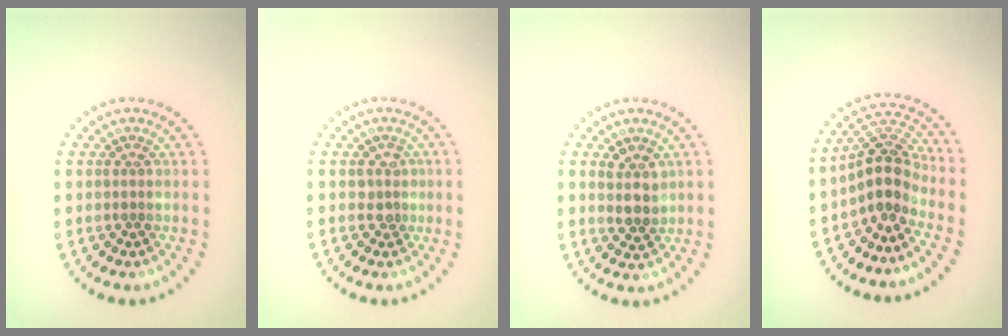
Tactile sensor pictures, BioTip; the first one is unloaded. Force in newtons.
{"total": 1.3, "press": 1.0, "slide": 0.9}
{"total": 2.3, "press": 1.9, "slide": 1.2}
{"total": 3.9, "press": 2.9, "slide": 2.5}